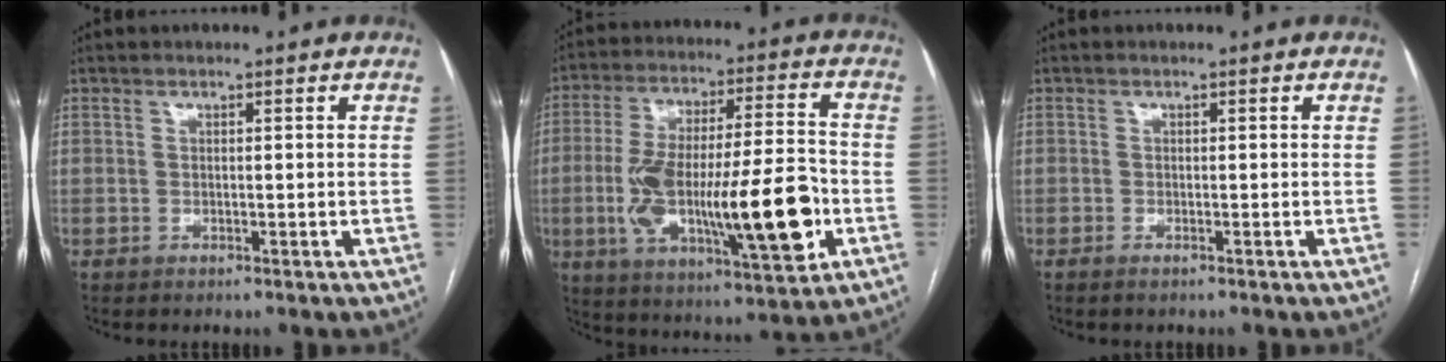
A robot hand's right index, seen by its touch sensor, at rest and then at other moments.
{"total": 22.1, "force": [-4.8, 4.6, 21.0], "torque": [-0.361, 0.001, -0.066]}
{"total": 0.7, "force": [-0.5, 0.0, 0.4], "torque": [-0.009, -0.001, -0.010]}